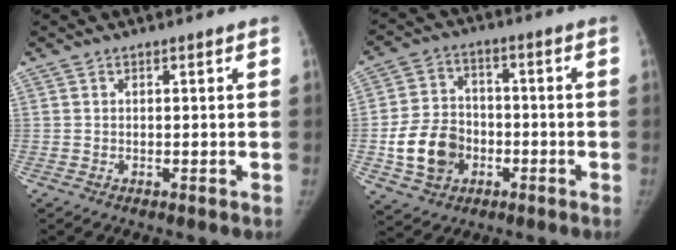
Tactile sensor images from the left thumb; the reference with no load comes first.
{"total": 11.8, "force": [-3.4, 9.5, 6.1], "torque": [-0.086, 0.020, -0.058]}